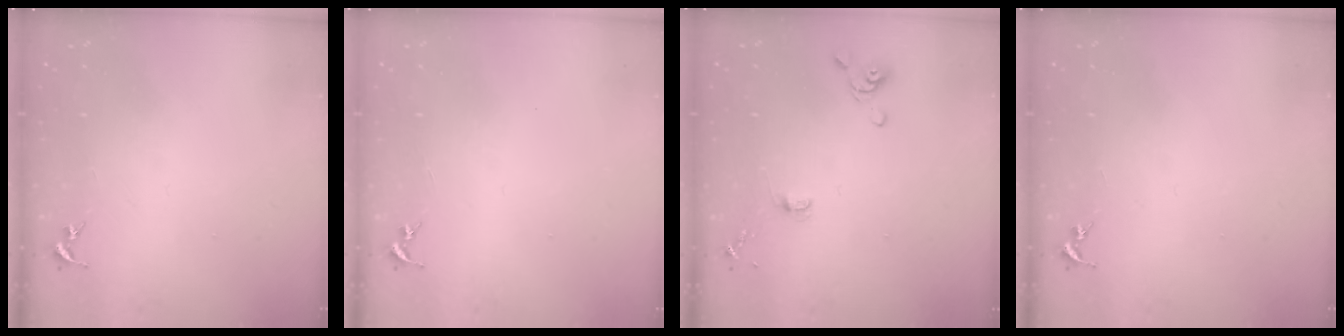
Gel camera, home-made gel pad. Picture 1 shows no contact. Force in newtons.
{"total": 0.0}
{"total": 4.1, "press": 3.9, "slide": 1.4}
{"total": 0.0}